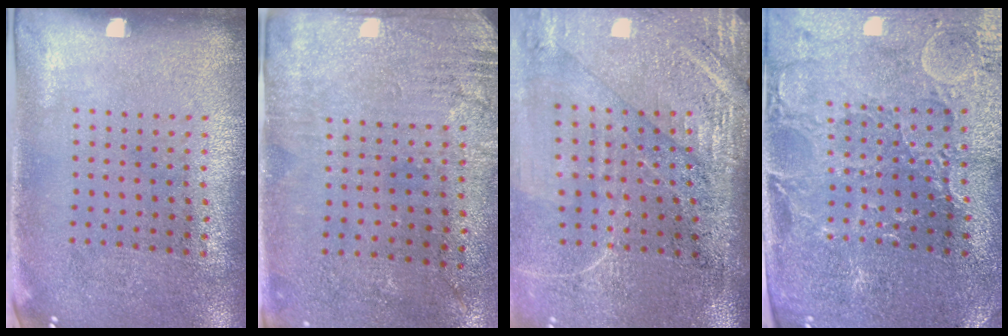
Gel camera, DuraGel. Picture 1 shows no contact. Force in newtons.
{"total": 2.7, "press": 2.3, "slide": 1.4}
{"total": 4.2, "press": 3.6, "slide": 2.1}
{"total": 1.6, "press": 1.5, "slide": 0.5}